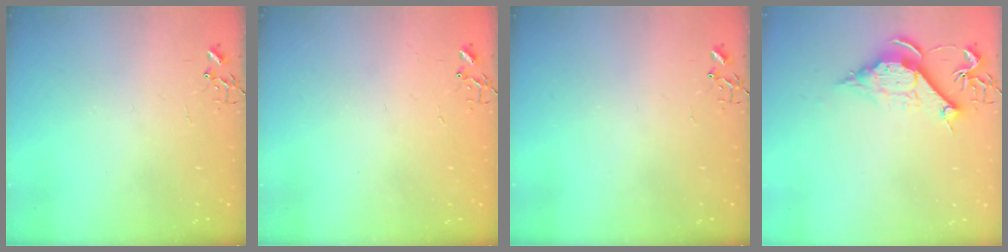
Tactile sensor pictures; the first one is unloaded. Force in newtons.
{"total": 1.4, "press": 1.4, "slide": 0.2}
{"total": 0.0}
{"total": 10.9, "press": 10.9, "slide": 0.3}